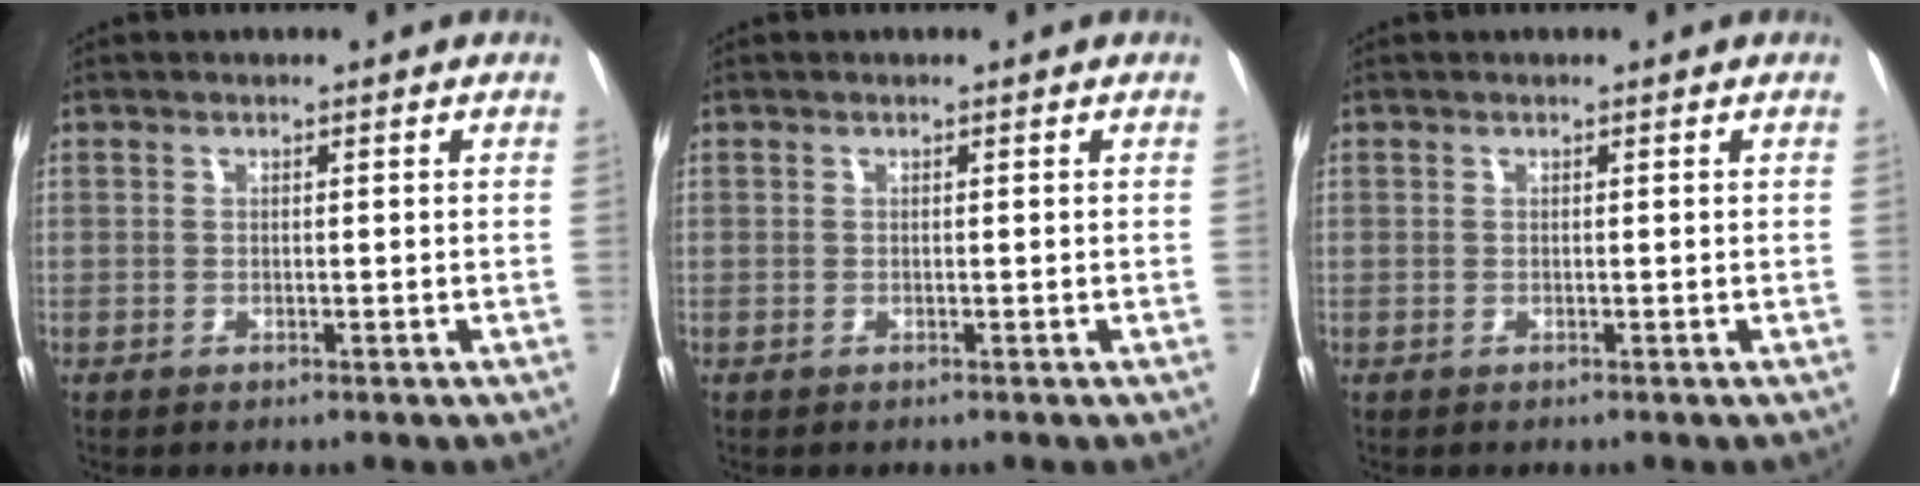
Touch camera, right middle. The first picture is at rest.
{"total": 0.0}
{"total": 0.0}